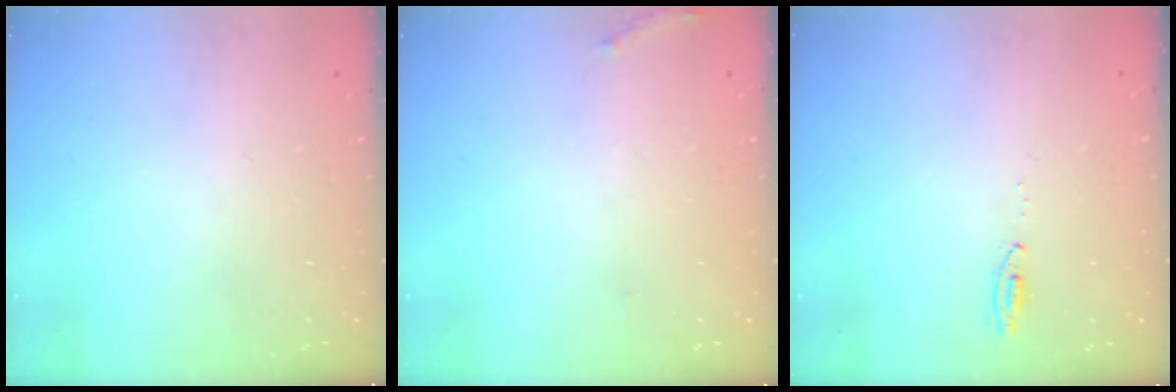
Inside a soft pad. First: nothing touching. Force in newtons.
{"total": 5.2, "press": 4.9, "slide": 1.8}
{"total": 4.1, "press": 3.1, "slide": 2.6}